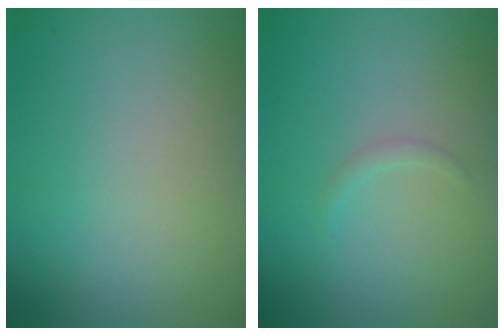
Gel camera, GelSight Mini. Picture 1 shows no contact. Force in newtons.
{"total": 0.7, "press": 0.7, "slide": 0.1}